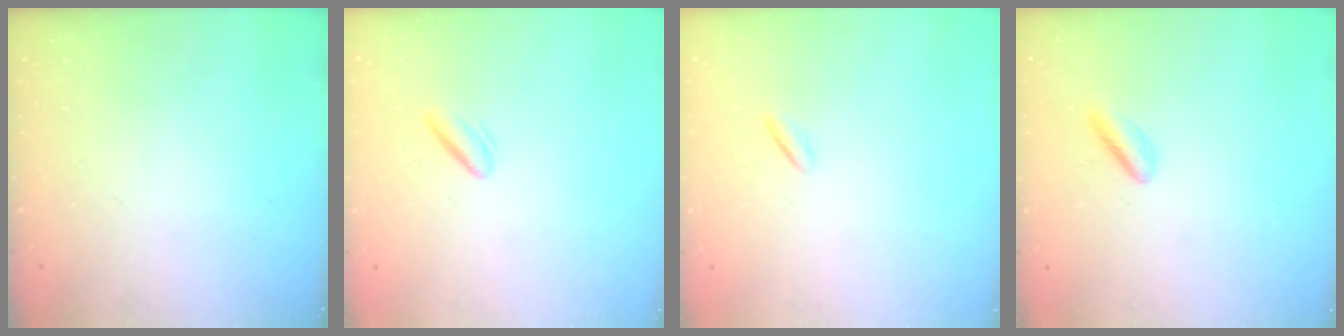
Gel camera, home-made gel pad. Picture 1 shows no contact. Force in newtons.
{"total": 3.0, "press": 2.7, "slide": 1.3}
{"total": 1.2, "press": 1.1, "slide": 0.4}
{"total": 2.0, "press": 1.7, "slide": 1.0}